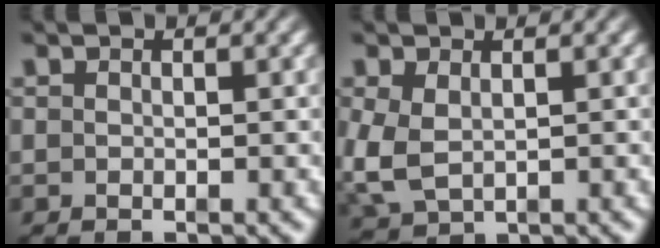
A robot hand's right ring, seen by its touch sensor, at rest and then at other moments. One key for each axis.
{"total": 4.1, "fx": -0.3, "fy": 3.5, "fz": 2.1, "tx": -0.079, "ty": -0.025, "tz": 0.014}